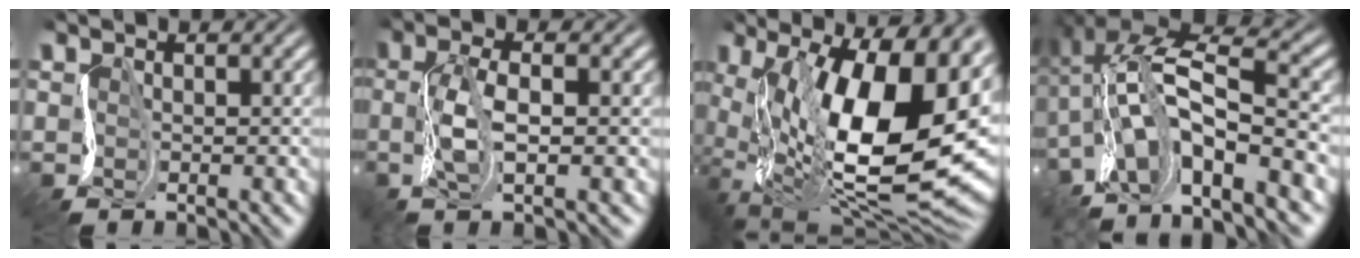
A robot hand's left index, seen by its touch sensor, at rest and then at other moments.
{"total": 3.5, "force": [-1.8, 0.1, 3.0], "torque": [-0.057, -0.011, -0.033]}
{"total": 17.1, "force": [-0.4, 7.7, 15.3], "torque": [-0.237, -0.041, 0.002]}
{"total": 9.1, "force": [-4.8, 2.1, 7.5], "torque": [-0.123, -0.002, -0.090]}